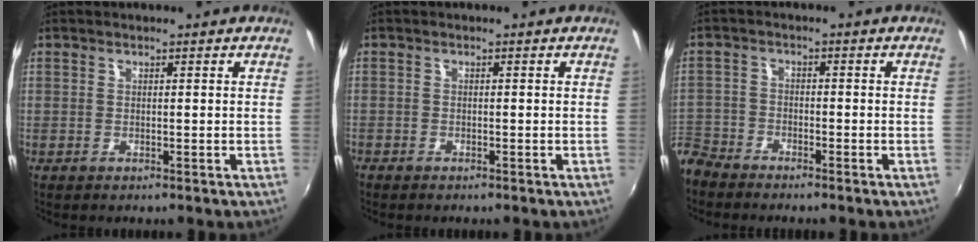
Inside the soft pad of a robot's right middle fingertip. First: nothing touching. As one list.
[{"total": 0.7, "force": [-0.6, 0.3, 0.2], "torque": [-0.007, 0.001, -0.011]}, {"total": 7.4, "force": [-6.2, 3.9, 1.2], "torque": [-0.056, 0.001, -0.131]}]